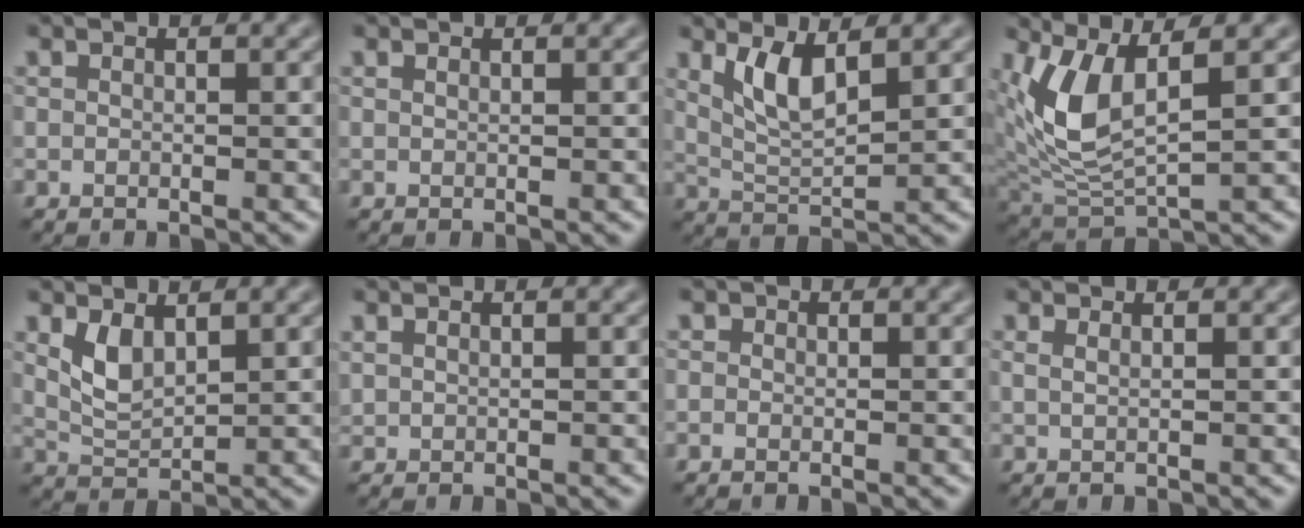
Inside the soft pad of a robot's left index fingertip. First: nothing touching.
{"total": 0.0}
{"total": 3.9, "force": [1.8, 1.1, 3.3], "torque": [-0.073, -0.010, 0.038]}
{"total": 5.9, "force": [1.7, 2.6, 5.1], "torque": [-0.122, -0.012, 0.037]}
{"total": 2.7, "force": [1.3, 1.2, 2.0], "torque": [-0.050, -0.009, 0.031]}
{"total": 0.6, "force": [0.5, 0.1, 0.2], "torque": [-0.009, -0.001, 0.013]}
{"total": 0.0}
{"total": 1.2, "force": [0.7, 0.4, 0.8], "torque": [-0.009, -0.004, 0.001]}